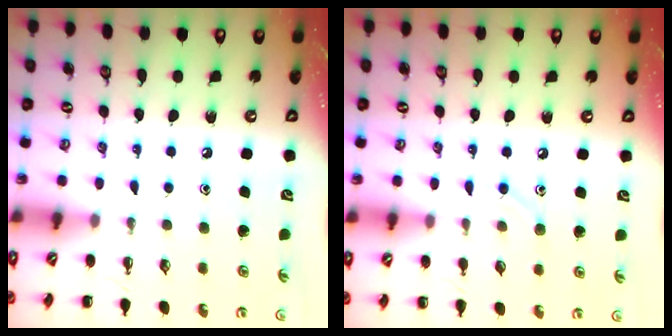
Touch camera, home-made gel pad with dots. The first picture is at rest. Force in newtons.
{"total": 4.9, "press": 4.6, "slide": 1.5}